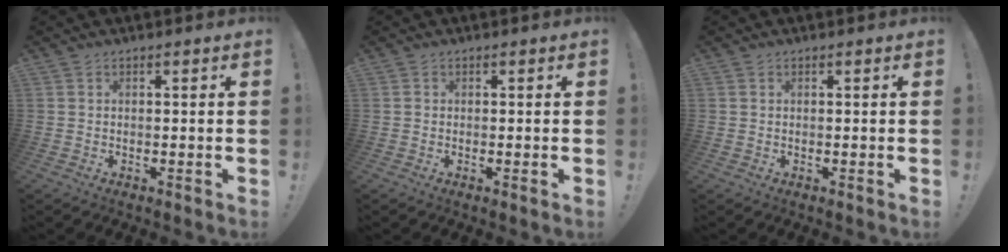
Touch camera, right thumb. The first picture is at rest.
{"total": 0.6, "force": [-0.3, 0.2, 0.4], "torque": [-0.013, 0.003, -0.005]}
{"total": 0.0}